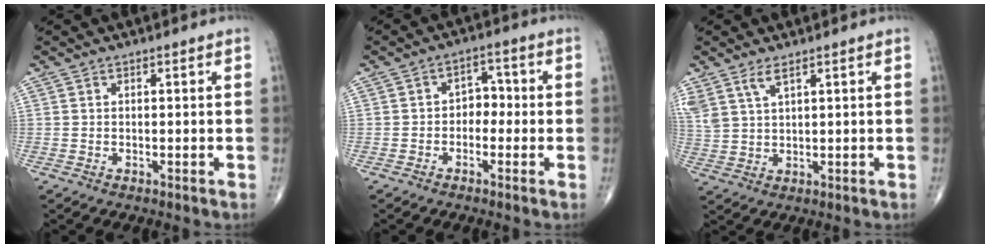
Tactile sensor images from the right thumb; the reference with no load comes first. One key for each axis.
{"total": 4.0, "fx": -0.9, "fy": 3.1, "fz": 2.4, "tx": -0.010, "ty": 0.021, "tz": -0.027}
{"total": 5.5, "fx": 3.6, "fy": 2.1, "fz": 3.6, "tx": -0.082, "ty": -0.008, "tz": 0.080}